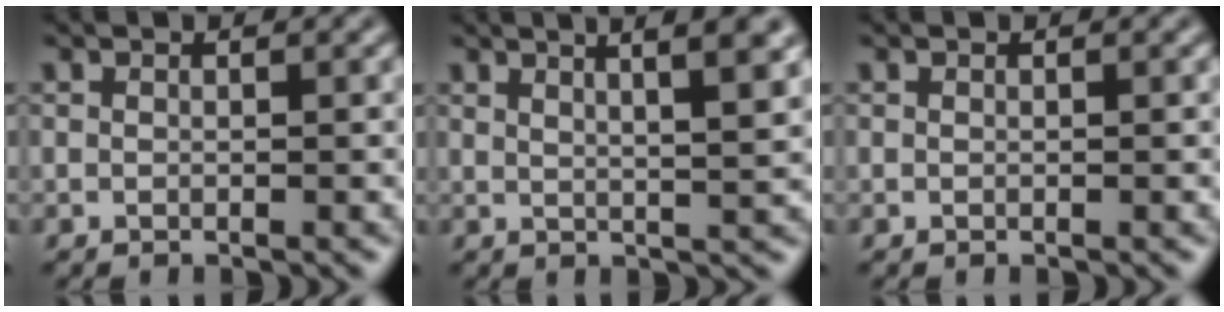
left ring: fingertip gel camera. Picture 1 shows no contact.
{"total": 6.4, "force": [3.8, 1.8, 4.9], "torque": [-0.047, 0.030, 0.034]}
{"total": 0.0}